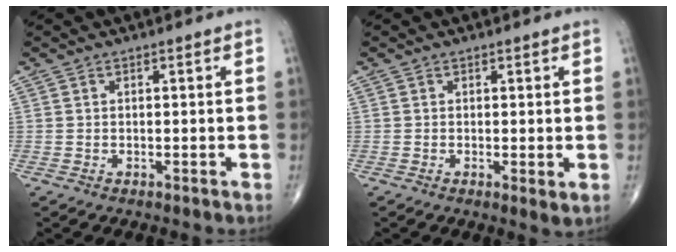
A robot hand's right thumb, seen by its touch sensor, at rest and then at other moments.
{"total": 1.8, "force": [0.1, 0.5, 1.7], "torque": [-0.027, -0.009, -0.001]}